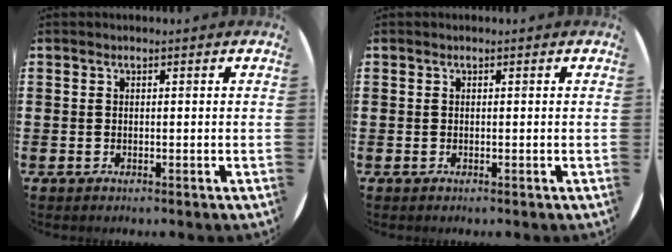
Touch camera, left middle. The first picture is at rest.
{"total": 0.0}